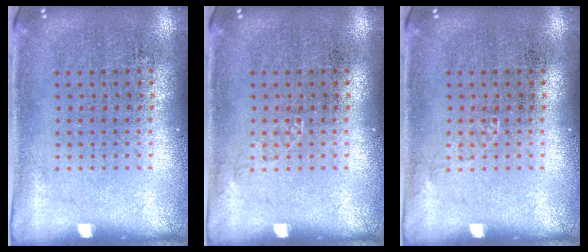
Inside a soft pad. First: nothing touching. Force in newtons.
{"total": 0.6, "press": 0.6, "slide": 0.1}
{"total": 0.6, "press": 0.6, "slide": 0.1}